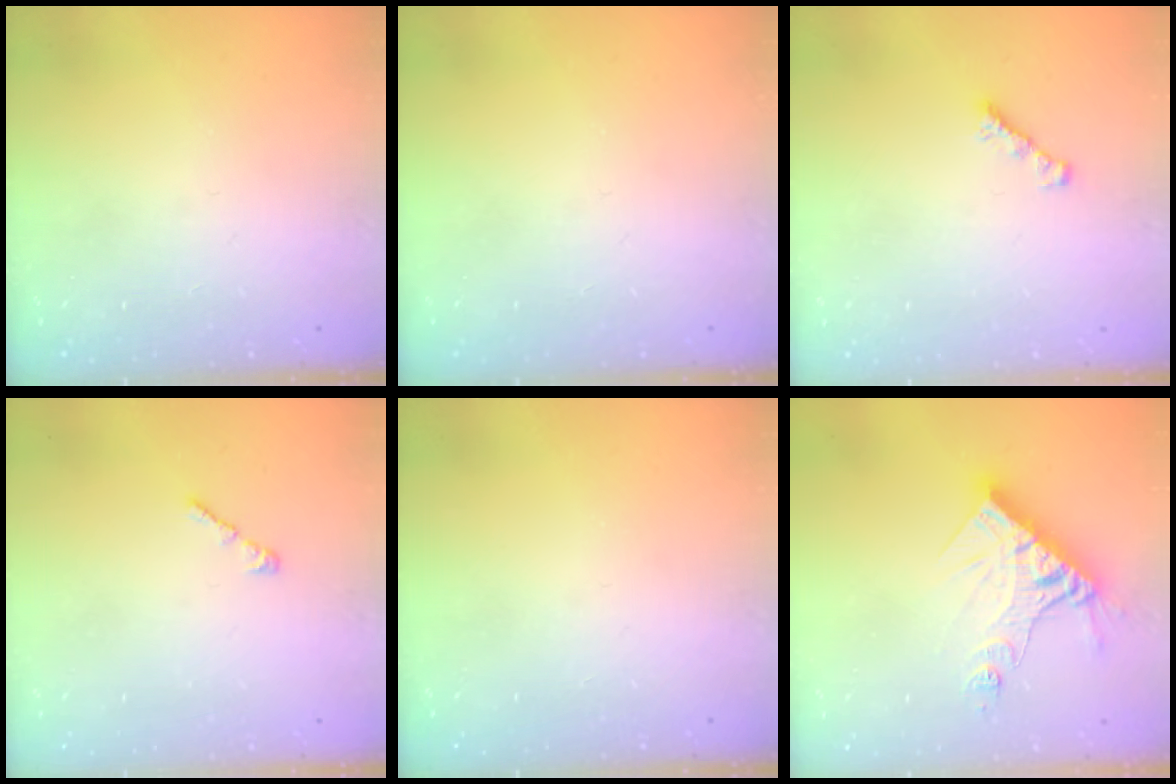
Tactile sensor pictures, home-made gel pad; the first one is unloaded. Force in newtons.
{"total": 0.0}
{"total": 1.8, "press": 1.7, "slide": 0.6}
{"total": 2.2, "press": 2.1, "slide": 0.6}
{"total": 0.0}
{"total": 14.0, "press": 13.9, "slide": 1.7}